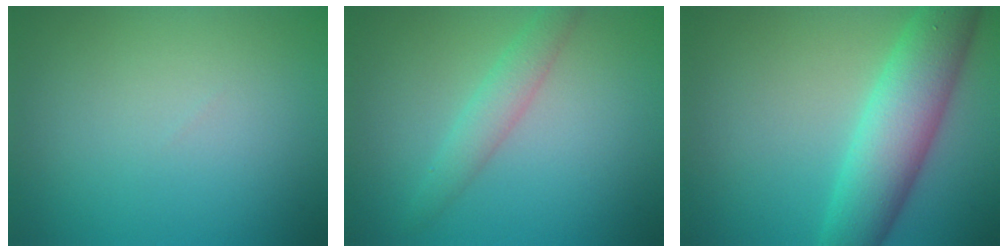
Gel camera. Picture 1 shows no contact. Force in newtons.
{"total": 2.9, "press": 2.9, "slide": 0.1}
{"total": 7.4, "press": 7.4, "slide": 0.7}